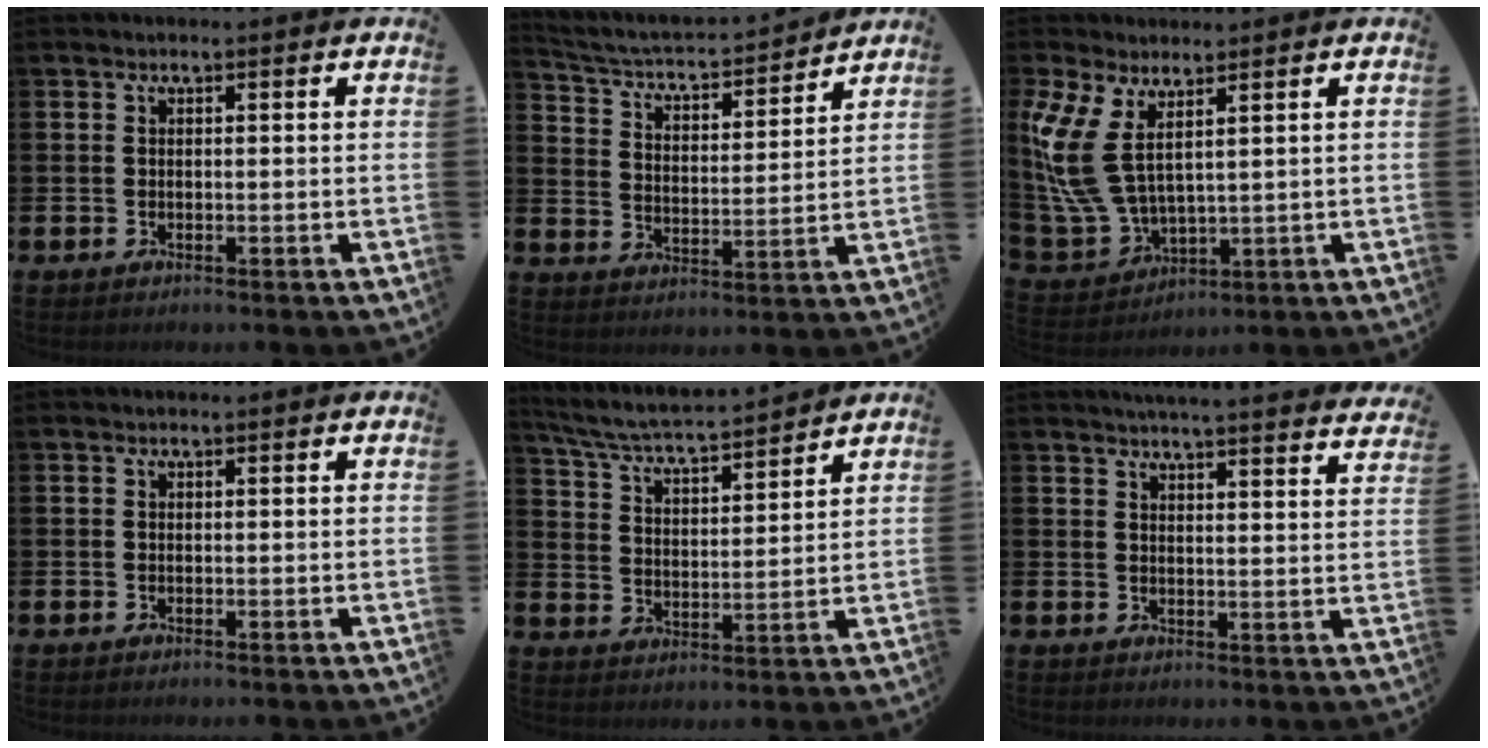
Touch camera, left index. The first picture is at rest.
{"total": 4.3, "force": [4.0, 1.0, 1.2], "torque": [-0.053, -0.039, 0.059]}
{"total": 8.8, "force": [4.1, 4.1, 6.7], "torque": [-0.171, -0.013, 0.076]}
{"total": 0.0}
{"total": 5.3, "force": [5.1, 0.2, 1.4], "torque": [-0.056, -0.041, 0.085]}
{"total": 4.5, "force": [4.4, -0.8, 0.7], "torque": [-0.014, -0.028, 0.075]}